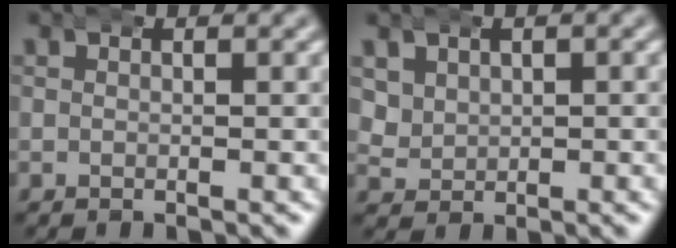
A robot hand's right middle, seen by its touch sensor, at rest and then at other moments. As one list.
[{"total": 3.4, "force": [0.8, 3.1, 1.2], "torque": [-0.038, -0.010, 0.022]}]